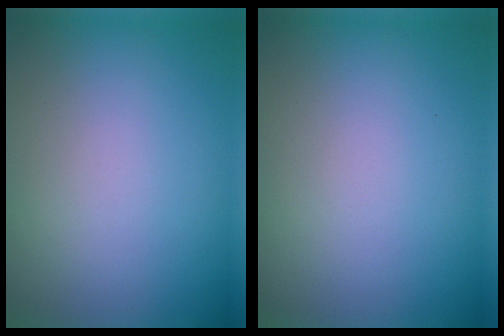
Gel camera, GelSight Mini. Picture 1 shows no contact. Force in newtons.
{"total": 0.0}